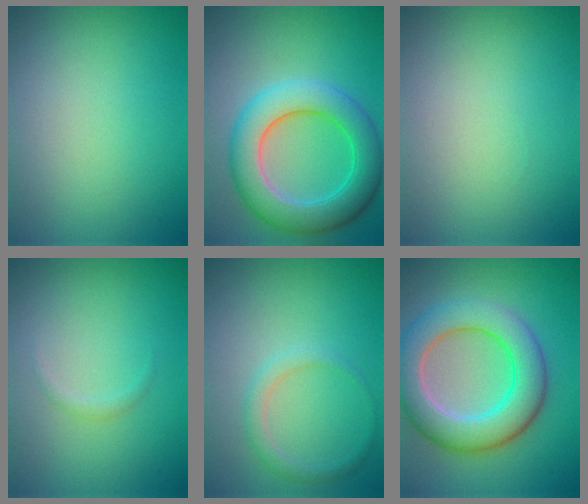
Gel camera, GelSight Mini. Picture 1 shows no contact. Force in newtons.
{"total": 7.4, "press": 7.4, "slide": 0.4}
{"total": 0.0}
{"total": 0.6, "press": 0.6, "slide": 0.0}
{"total": 1.7, "press": 1.7, "slide": 0.2}
{"total": 8.1, "press": 8.1, "slide": 0.2}